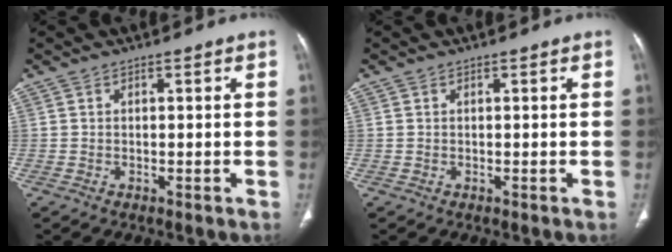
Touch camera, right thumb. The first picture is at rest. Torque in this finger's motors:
{"motor_torque": [0.13, 0.05, 0.00, 0.28, 0.03]}